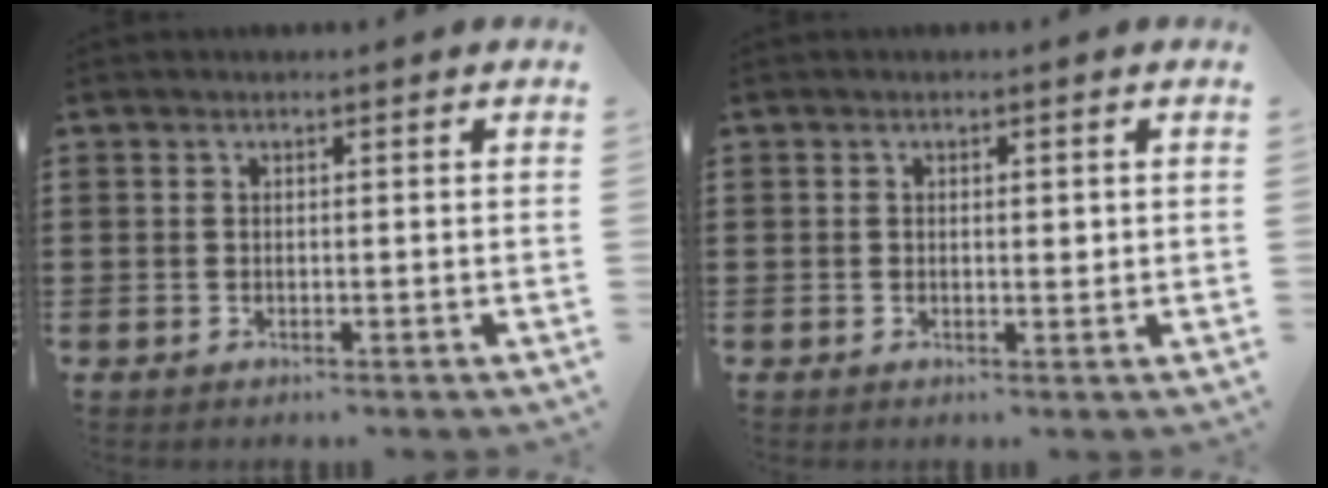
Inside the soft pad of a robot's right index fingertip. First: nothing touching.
{"total": 1.1, "force": [0.1, 0.5, 1.0], "torque": [-0.020, 0.005, 0.001]}